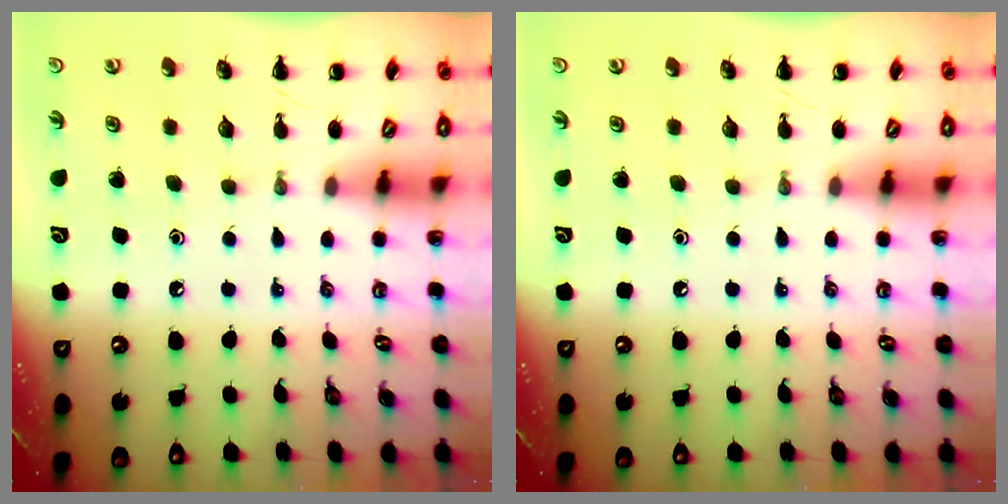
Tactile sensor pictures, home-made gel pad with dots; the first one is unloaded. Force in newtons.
{"total": 0.0}